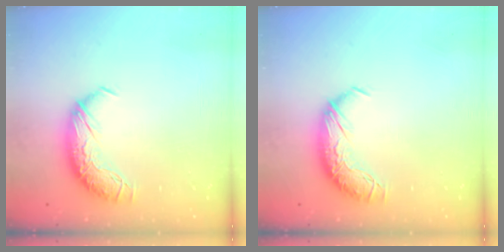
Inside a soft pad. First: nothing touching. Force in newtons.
{"total": 0.0}